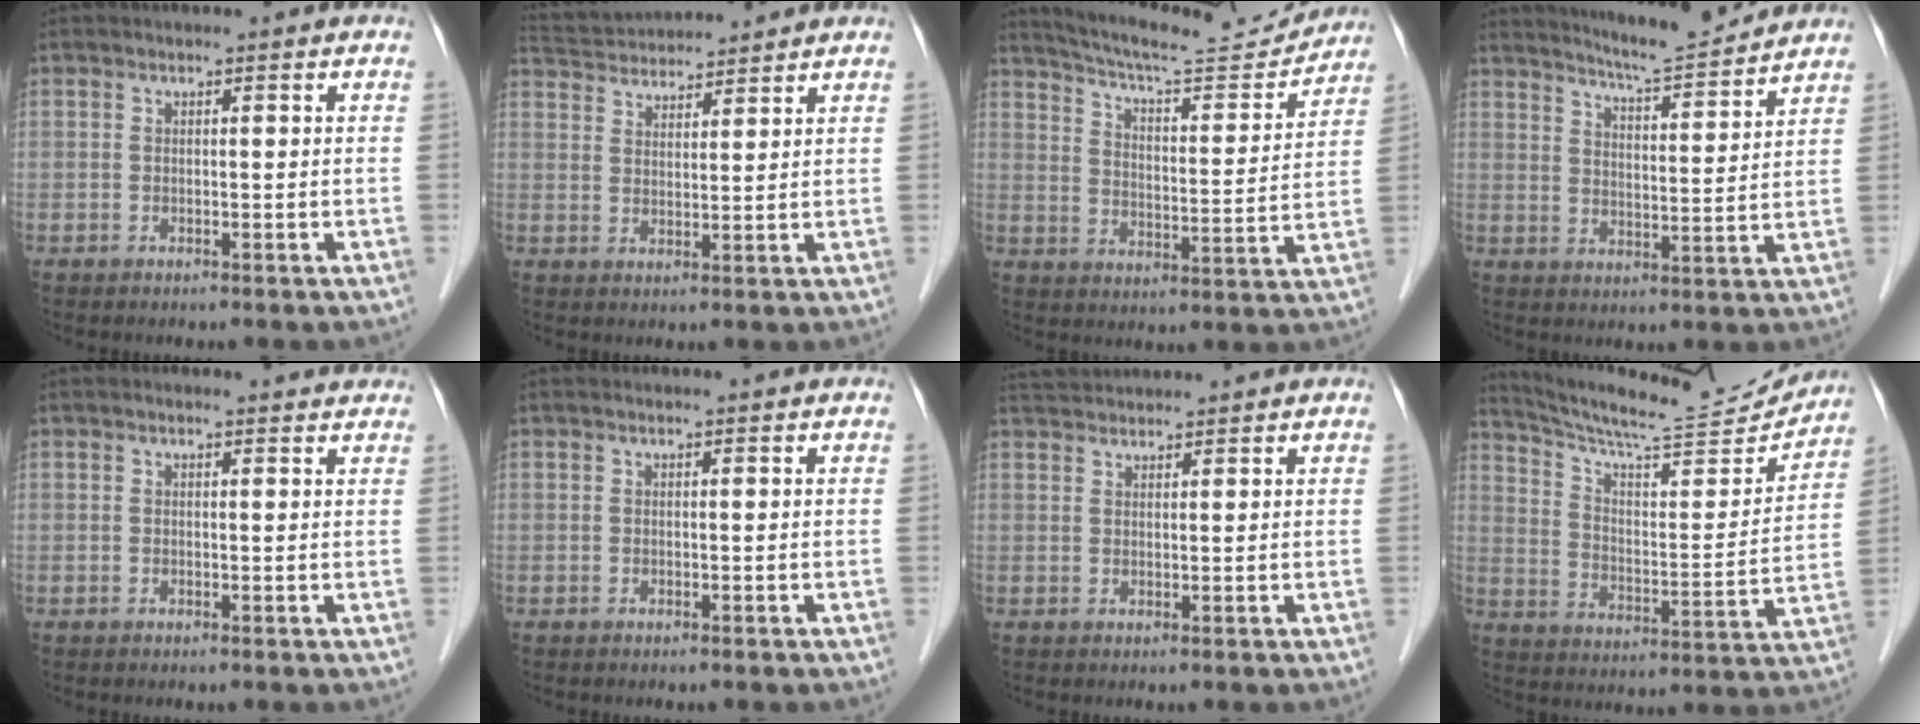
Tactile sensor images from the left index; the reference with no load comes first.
{"total": 10.1, "force": [9.7, 1.5, 2.4], "torque": [-0.048, 0.032, 0.158]}
{"total": 15.1, "force": [14.6, 0.9, 3.8], "torque": [-0.069, -0.019, 0.211]}
{"total": 10.4, "force": [9.9, -0.4, 3.1], "torque": [-0.057, -0.007, 0.147]}
{"total": 2.7, "force": [2.6, 0.5, 0.7], "torque": [-0.013, 0.002, 0.017]}
{"total": 0.0}
{"total": 4.6, "force": [4.5, 0.3, 0.9], "torque": [-0.018, 0.035, 0.080]}
{"total": 19.1, "force": [18.3, 1.0, 5.4], "torque": [-0.097, -0.044, 0.265]}